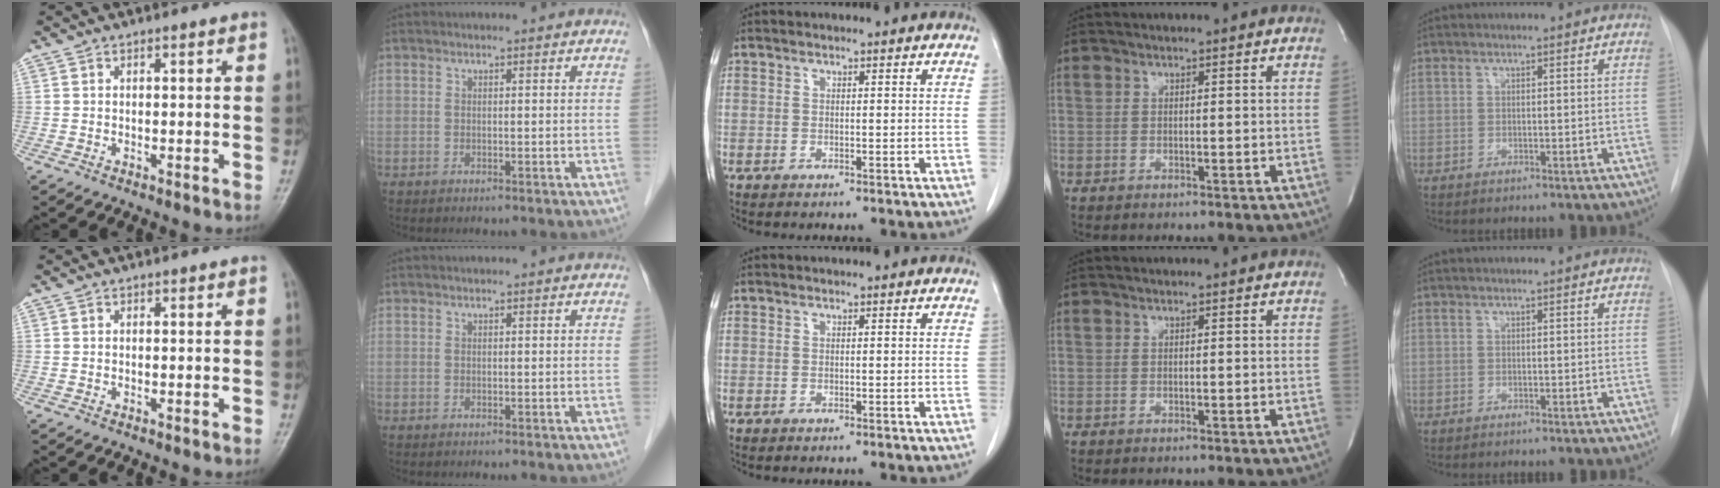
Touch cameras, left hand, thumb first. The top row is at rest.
{}